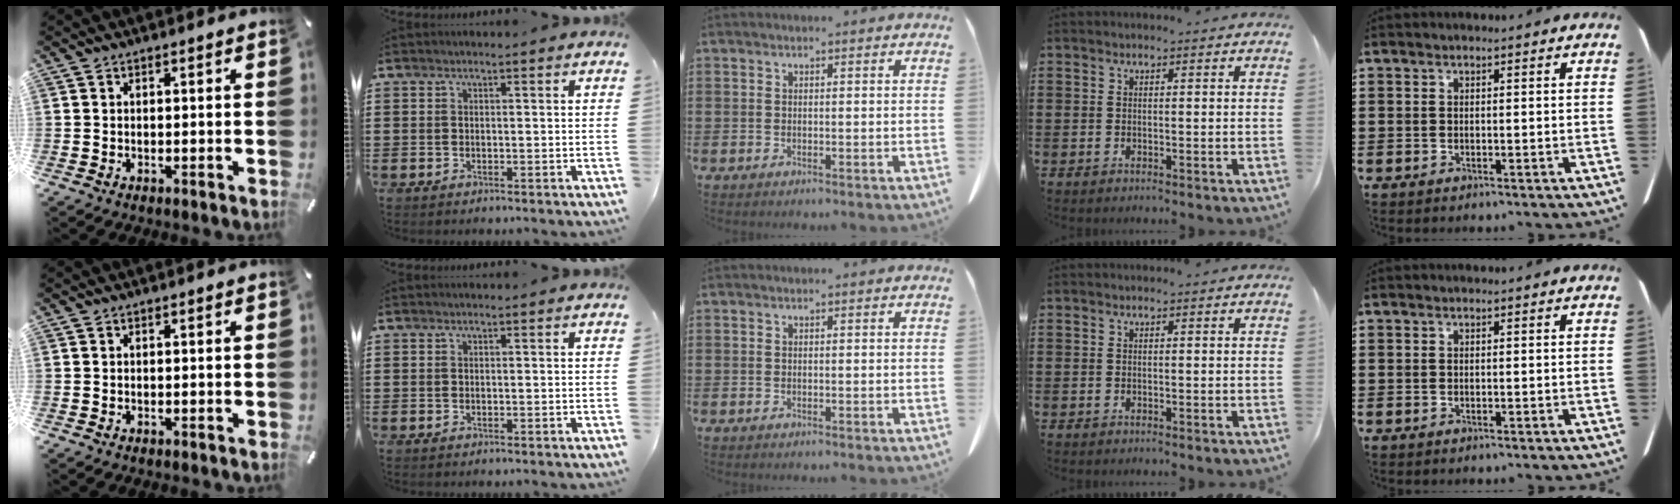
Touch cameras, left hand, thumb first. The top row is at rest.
{}